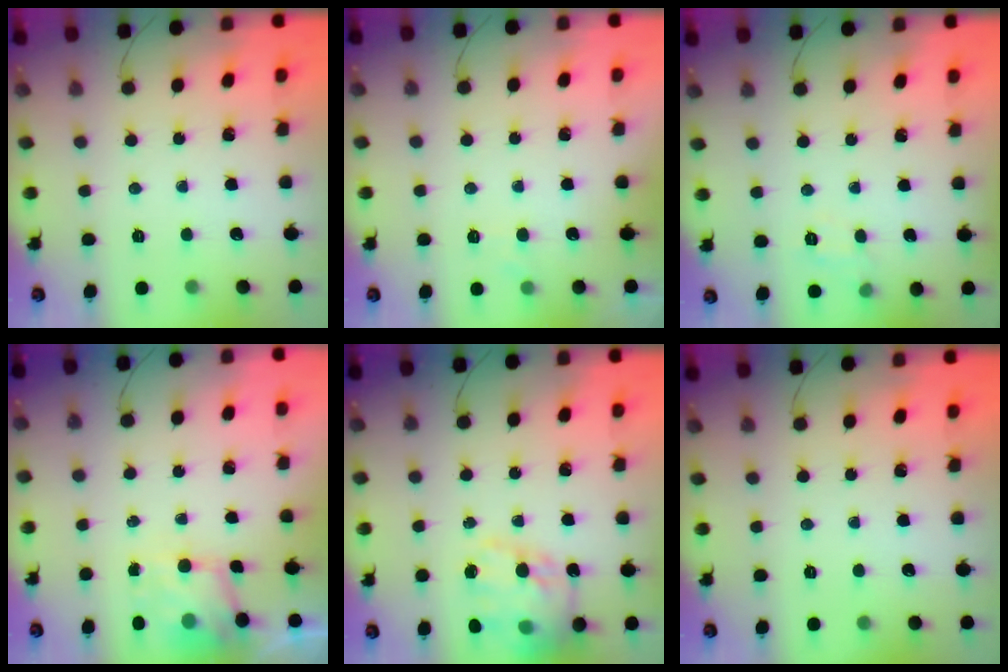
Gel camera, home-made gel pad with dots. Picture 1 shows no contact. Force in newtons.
{"total": 4.2, "press": 4.1, "slide": 1.1}
{"total": 7.0, "press": 6.8, "slide": 1.7}
{"total": 5.6, "press": 5.4, "slide": 1.1}
{"total": 20.4, "press": 19.9, "slide": 4.4}
{"total": 0.0}